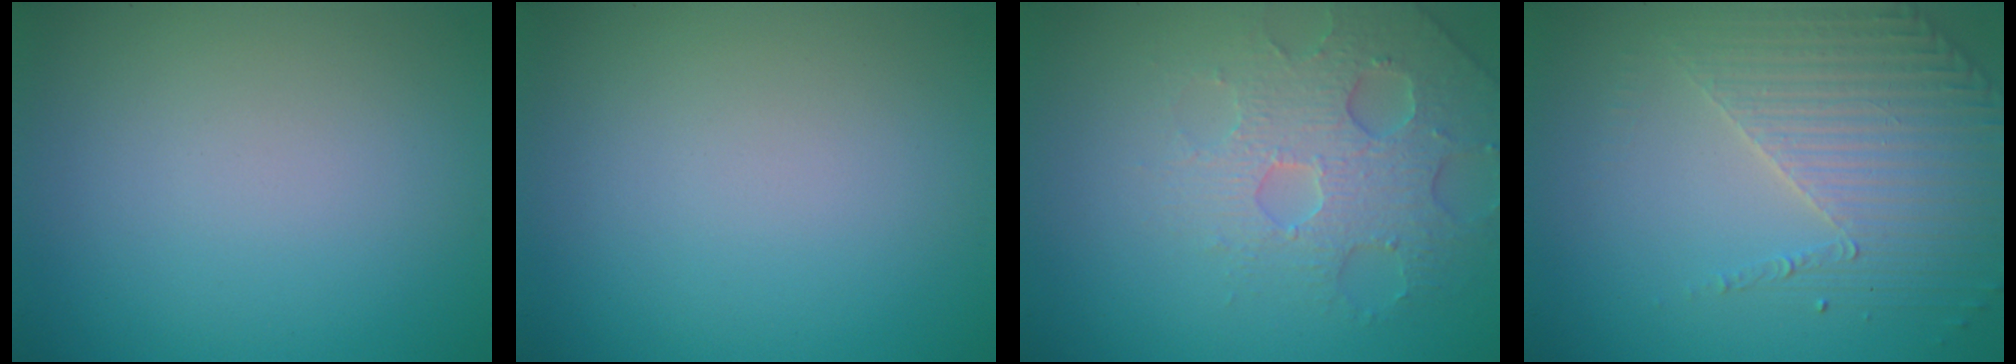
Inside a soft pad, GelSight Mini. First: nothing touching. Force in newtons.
{"total": 0.0}
{"total": 4.3, "press": 4.0, "slide": 1.6}
{"total": 4.1, "press": 3.3, "slide": 2.4}